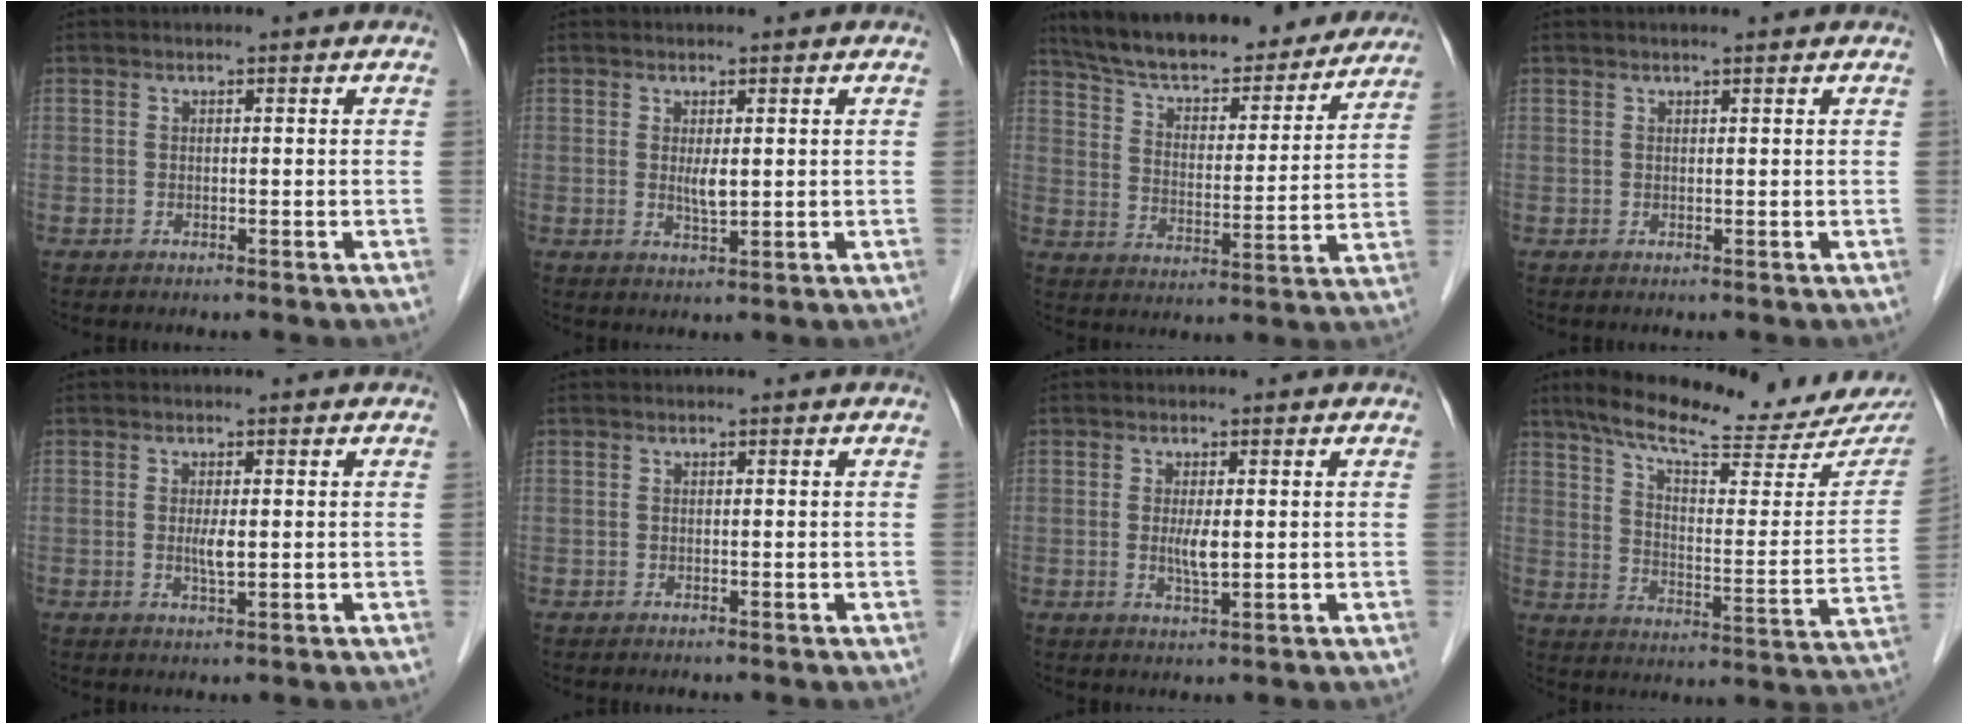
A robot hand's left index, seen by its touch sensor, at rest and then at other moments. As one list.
[{"total": 1.7, "force": [0.4, 0.3, 1.6], "torque": [-0.032, -0.005, 0.011]}, {"total": 22.9, "force": [20.4, 5.9, 8.6], "torque": [-0.136, 0.007, 0.289]}, {"total": 1.3, "force": [1.1, 0.1, 0.7], "torque": [-0.012, 0.011, 0.017]}, {"total": 2.1, "force": [0.1, 0.4, 2.1], "torque": [-0.044, -0.004, 0.002]}, {"total": 0.0}, {"total": 2.8, "force": [0.1, 0.5, 2.8], "torque": [-0.056, -0.006, 0.004]}, {"total": 22.9, "force": [19.7, 2.8, 11.2], "torque": [-0.172, -0.032, 0.269]}]